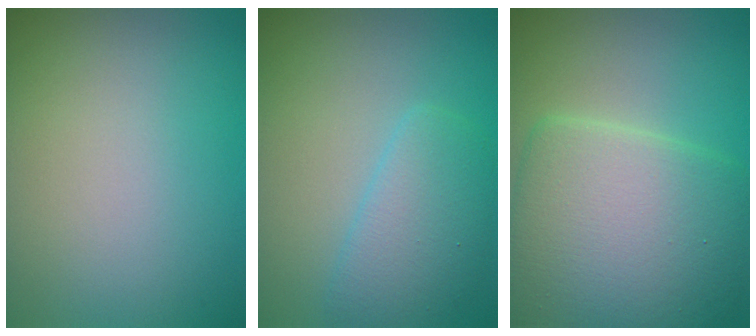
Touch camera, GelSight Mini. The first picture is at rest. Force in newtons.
{"total": 3.6, "press": 3.6, "slide": 0.2}
{"total": 9.1, "press": 9.1, "slide": 0.2}